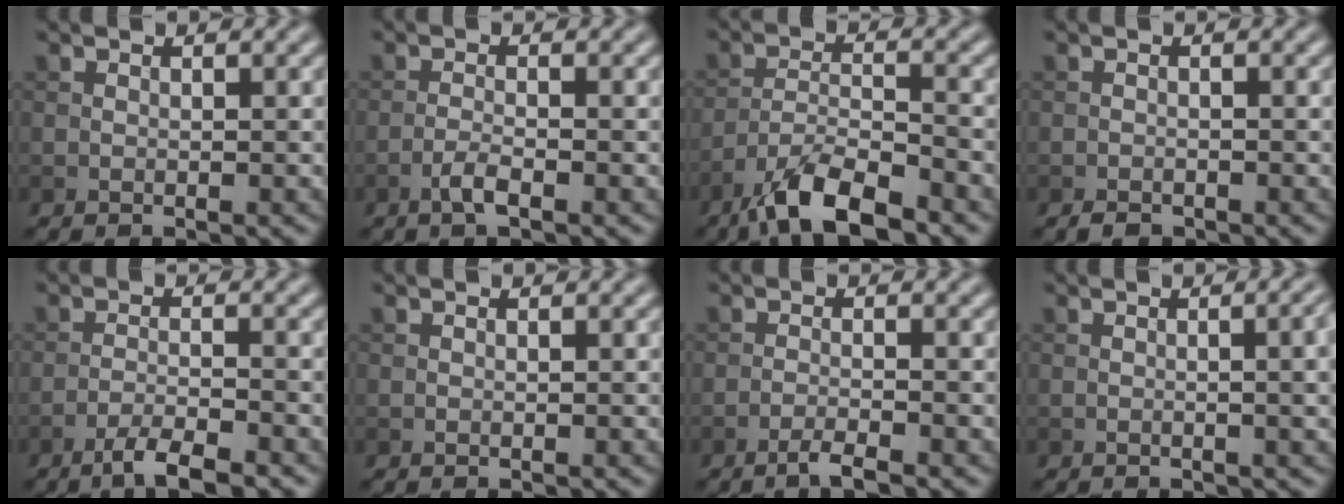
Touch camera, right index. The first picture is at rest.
{"total": 1.8, "force": [-1.0, 0.3, 1.4], "torque": [-0.028, 0.004, -0.023]}
{"total": 7.2, "force": [-5.3, 2.0, 4.6], "torque": [-0.078, -0.001, -0.100]}
{"total": 1.1, "force": [-0.9, 0.5, 0.3], "torque": [-0.003, -0.003, -0.017]}
{"total": 3.6, "force": [-2.7, 0.5, 2.4], "torque": [-0.042, 0.004, -0.056]}
{"total": 0.0}
{"total": 2.1, "force": [-1.4, 0.3, 1.5], "torque": [-0.023, 0.004, -0.033]}
{"total": 5.4, "force": [0.0, 2.3, 4.9], "torque": [-0.031, 0.012, -0.002]}